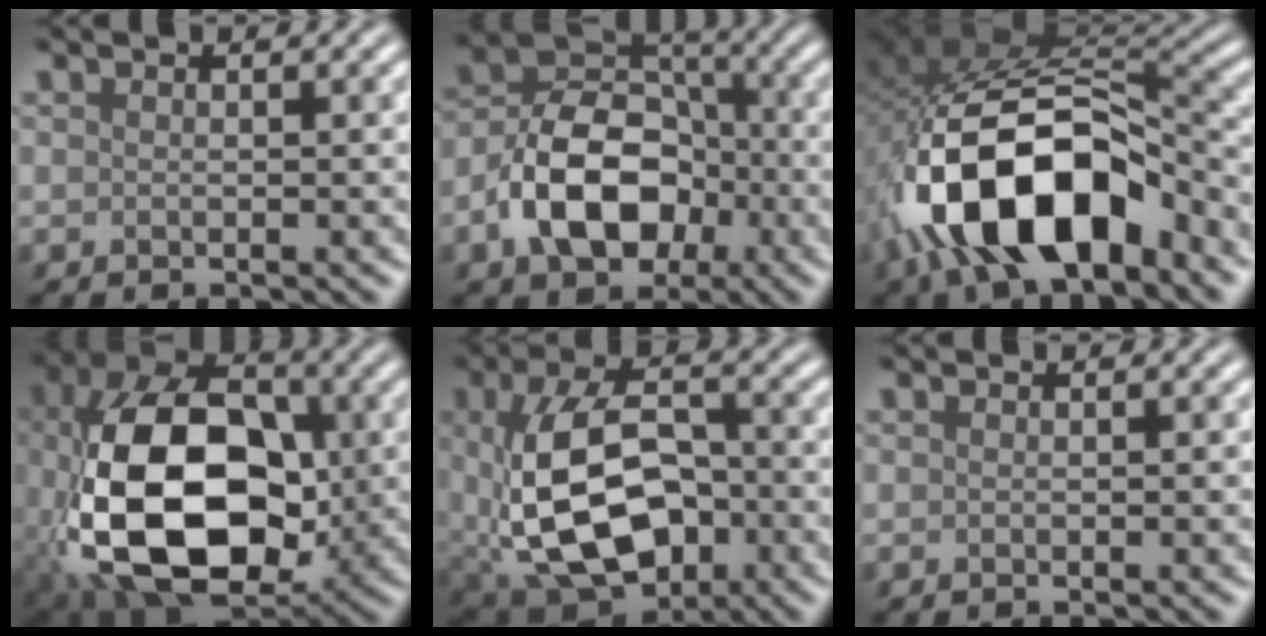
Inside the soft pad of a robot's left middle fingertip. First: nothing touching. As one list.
[{"total": 8.8, "force": [-2.9, 6.0, 5.8], "torque": [-0.103, 0.010, -0.063]}, {"total": 13.7, "force": [-5.3, 7.4, 10.2], "torque": [-0.184, 0.000, -0.086]}, {"total": 15.8, "force": [-2.2, 9.9, 12.1], "torque": [-0.230, -0.011, -0.040]}, {"total": 11.9, "force": [-1.5, 7.2, 9.3], "torque": [-0.186, -0.020, -0.017]}, {"total": 0.0}]